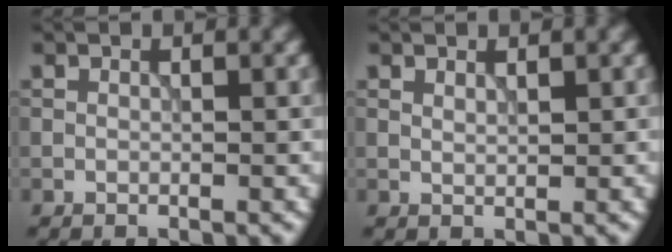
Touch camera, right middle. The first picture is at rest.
{"total": 0.6, "force": [0.5, 0.2, 0.4], "torque": [-0.012, -0.001, 0.009]}